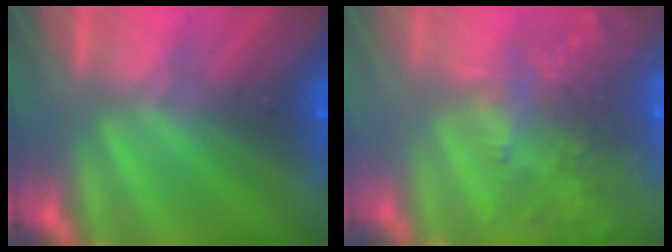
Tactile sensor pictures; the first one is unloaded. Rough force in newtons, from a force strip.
{"total": 7.5}